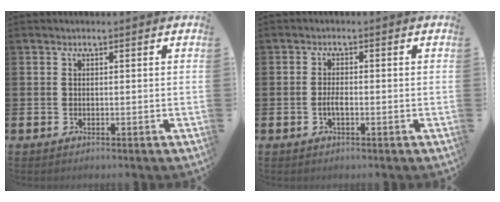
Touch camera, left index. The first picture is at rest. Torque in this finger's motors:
{"motor_torque": [0.39, 0.19, 0.03, 0.05]}